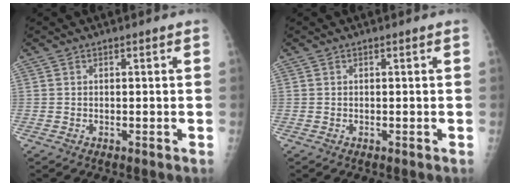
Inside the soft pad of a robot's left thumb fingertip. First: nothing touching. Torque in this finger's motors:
{"motor_torque": [0.00, 0.00, -0.05, -0.06, 0.00]}